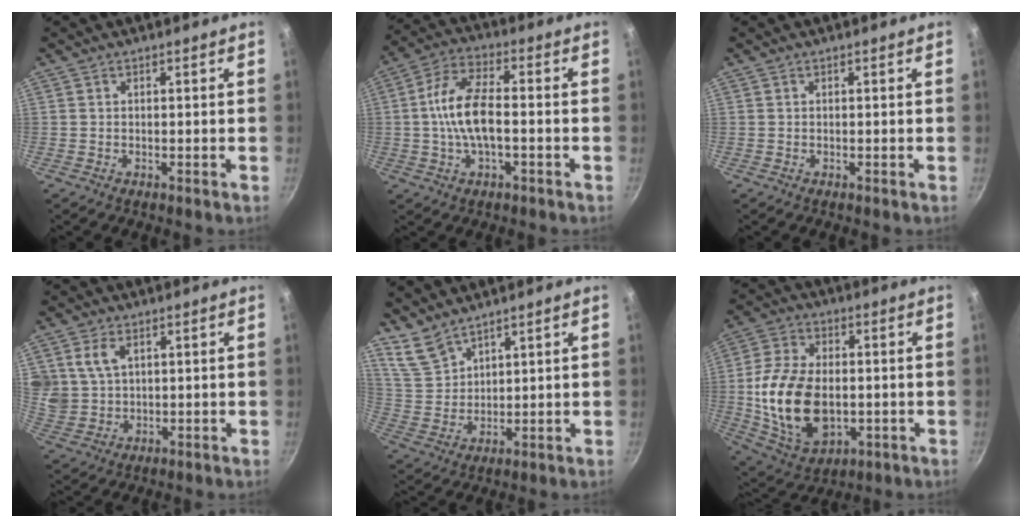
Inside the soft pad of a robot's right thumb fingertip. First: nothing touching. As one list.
[{"total": 11.1, "force": [-1.3, 5.2, 9.7], "torque": [-0.179, 0.032, -0.035]}, {"total": 0.0}, {"total": 6.7, "force": [2.6, 4.9, 3.8], "torque": [-0.059, -0.011, 0.060]}, {"total": 6.4, "force": [5.5, 2.6, 1.9], "torque": [-0.031, -0.024, 0.126]}, {"total": 18.7, "force": [-1.7, 12.0, 14.3], "torque": [-0.259, 0.004, -0.018]}]